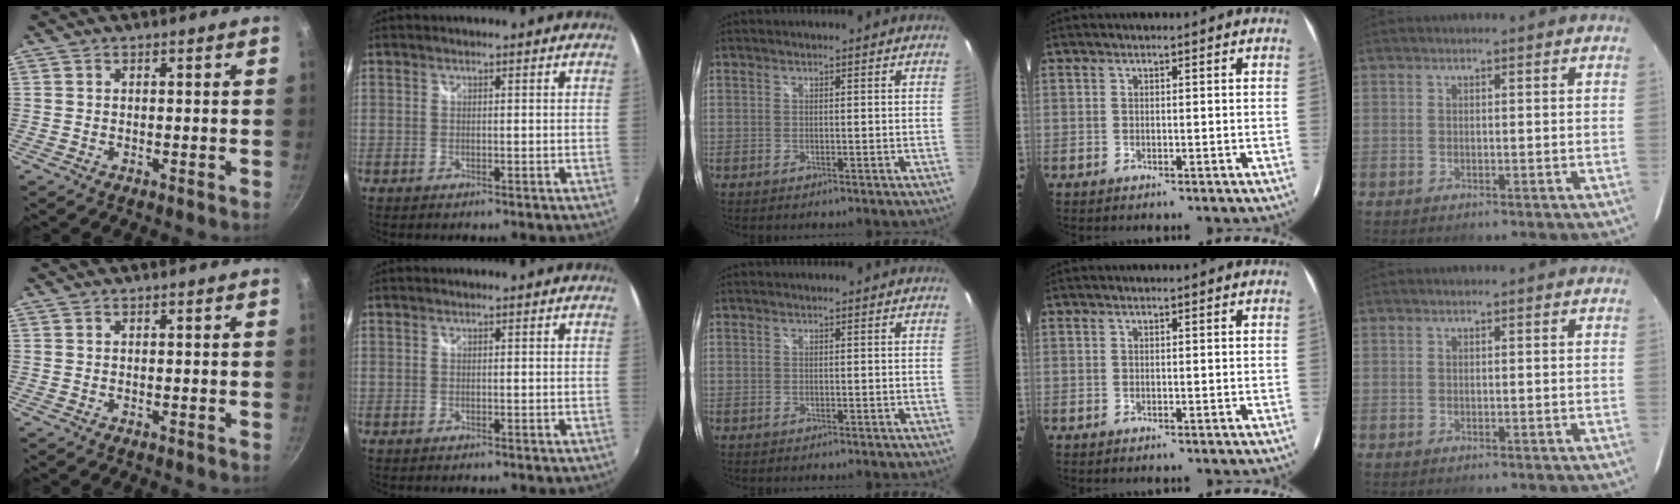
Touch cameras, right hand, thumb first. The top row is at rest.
{}